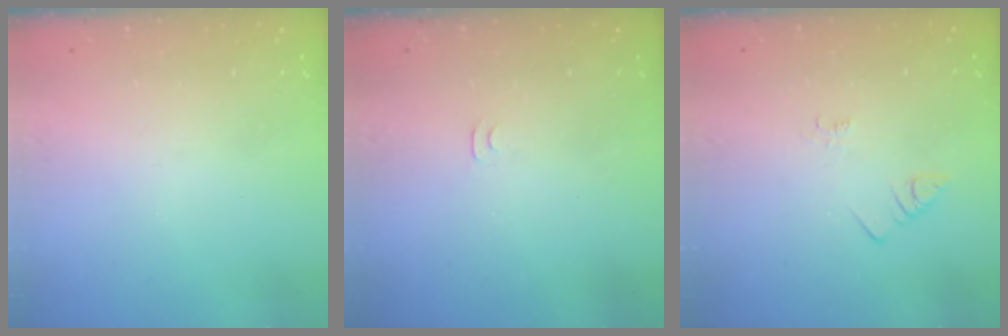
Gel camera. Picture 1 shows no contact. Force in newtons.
{"total": 3.4, "press": 3.4, "slide": 0.3}
{"total": 2.2, "press": 2.2, "slide": 0.6}